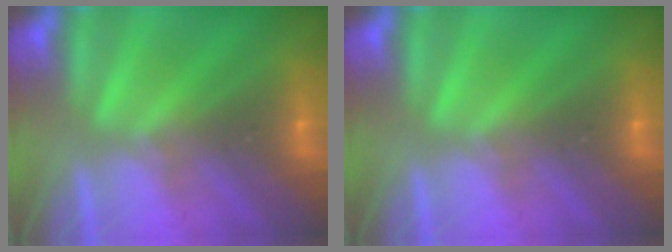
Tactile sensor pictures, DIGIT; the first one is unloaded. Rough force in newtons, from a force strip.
{"total": 0.0}